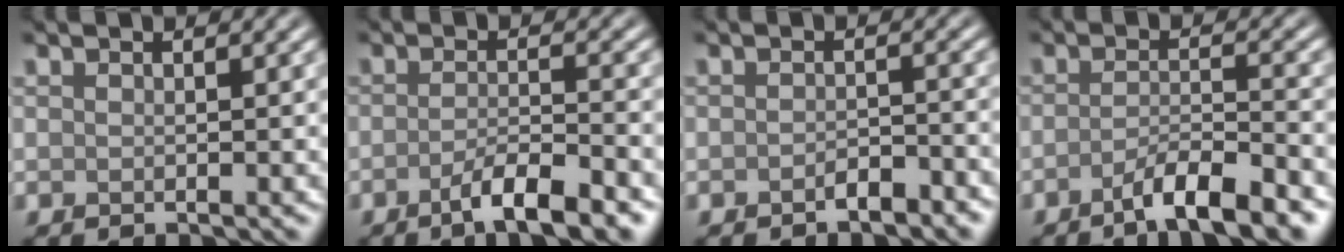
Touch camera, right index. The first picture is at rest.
{"total": 4.8, "force": [-2.9, 0.9, 3.7], "torque": [-0.058, 0.003, -0.053]}
{"total": 1.7, "force": [-1.2, 0.6, 1.0], "torque": [-0.019, 0.004, -0.021]}
{"total": 5.2, "force": [-3.4, 0.9, 3.8], "torque": [-0.053, 0.008, -0.062]}